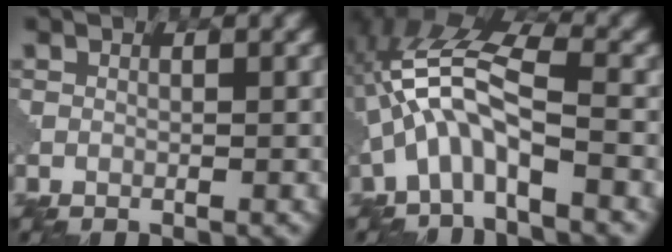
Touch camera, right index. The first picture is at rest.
{"total": 6.4, "force": [-1.9, 2.2, 5.8], "torque": [-0.124, 0.021, -0.045]}